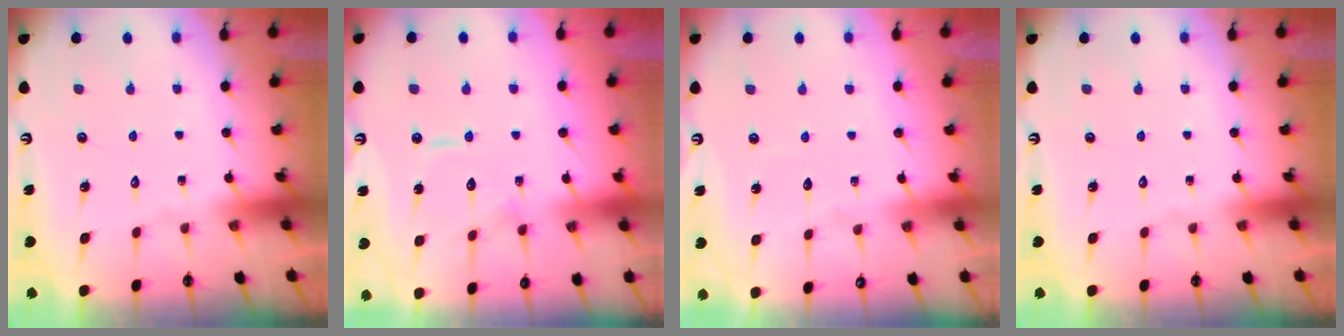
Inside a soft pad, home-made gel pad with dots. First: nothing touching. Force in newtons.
{"total": 9.8, "press": 9.7, "slide": 0.8}
{"total": 2.3, "press": 2.2, "slide": 0.3}
{"total": 0.0}